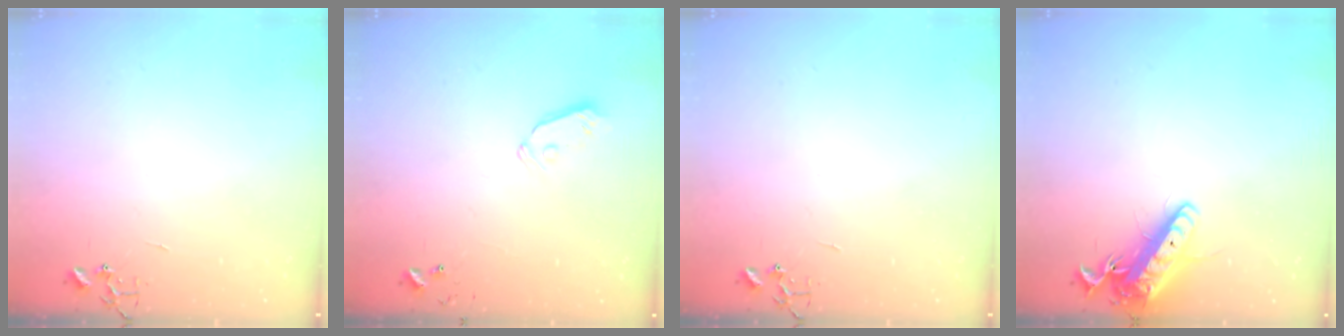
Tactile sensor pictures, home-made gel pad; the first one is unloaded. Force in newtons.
{"total": 5.4, "press": 5.3, "slide": 0.9}
{"total": 0.0}
{"total": 13.9, "press": 13.7, "slide": 2.5}